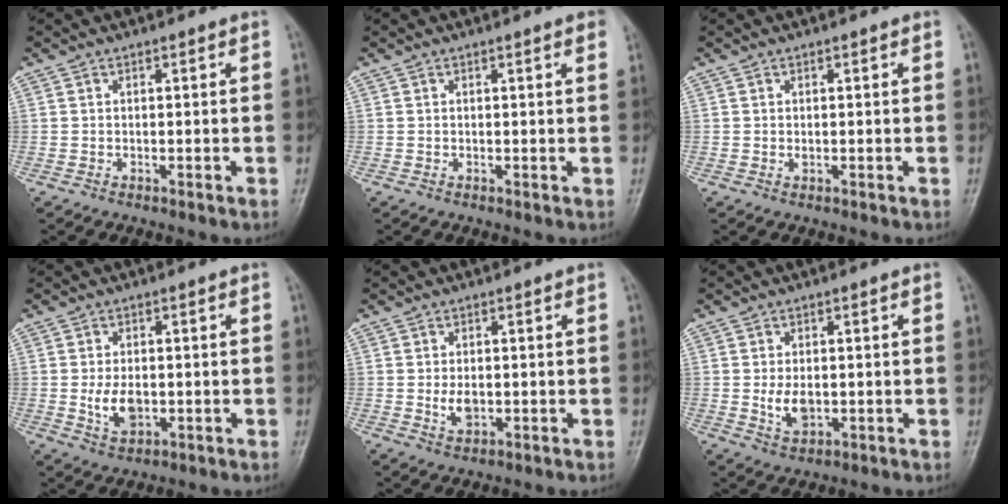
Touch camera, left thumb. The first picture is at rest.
{"total": 2.0, "force": [1.2, 0.2, 1.6], "torque": [-0.018, 0.002, 0.012]}
{"total": 0.7, "force": [0.2, 0.4, 0.5], "torque": [-0.006, -0.001, 0.003]}
{"total": 5.3, "force": [-0.6, 3.4, 4.1], "torque": [-0.068, -0.007, -0.004]}
{"total": 3.2, "force": [-0.2, 2.1, 2.4], "torque": [-0.038, -0.005, 0.001]}
{"total": 4.4, "force": [-0.2, 2.8, 3.4], "torque": [-0.054, -0.007, 0.003]}